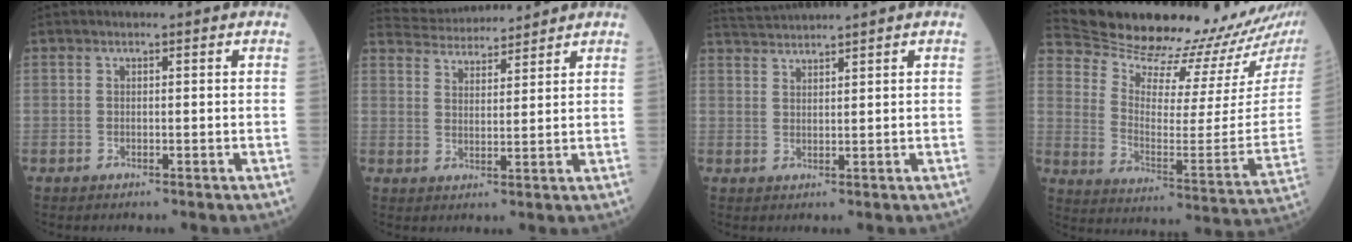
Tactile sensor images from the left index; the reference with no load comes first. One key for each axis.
{"total": 8.1, "fx": 8.0, "fy": 0.7, "fz": 1.1, "tx": -0.029, "ty": 0.025, "tz": 0.132}
{"total": 3.7, "fx": 3.4, "fy": -1.4, "fz": 0.2, "tx": -0.010, "ty": 0.011, "tz": 0.071}
{"total": 22.0, "fx": 20.6, "fy": 1.6, "fz": 7.6, "tx": -0.135, "ty": -0.102, "tz": 0.283}